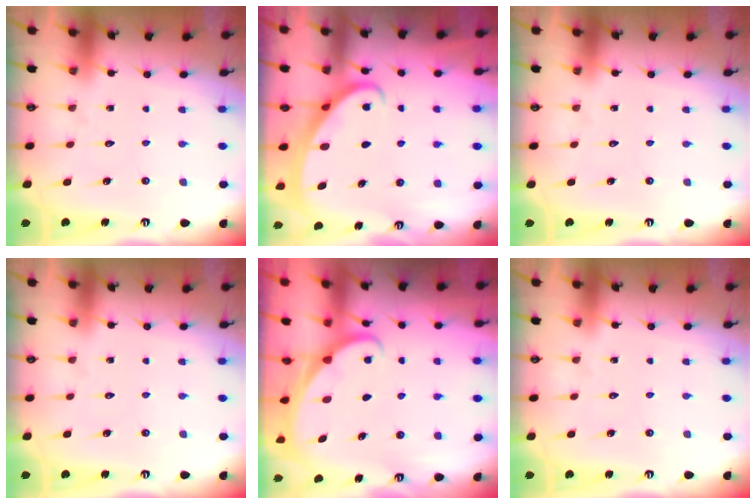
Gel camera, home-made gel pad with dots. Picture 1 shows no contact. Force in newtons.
{"total": 2.6, "press": 2.6, "slide": 0.3}
{"total": 0.0}
{"total": 0.0}
{"total": 1.6, "press": 1.6, "slide": 0.0}
{"total": 0.0}